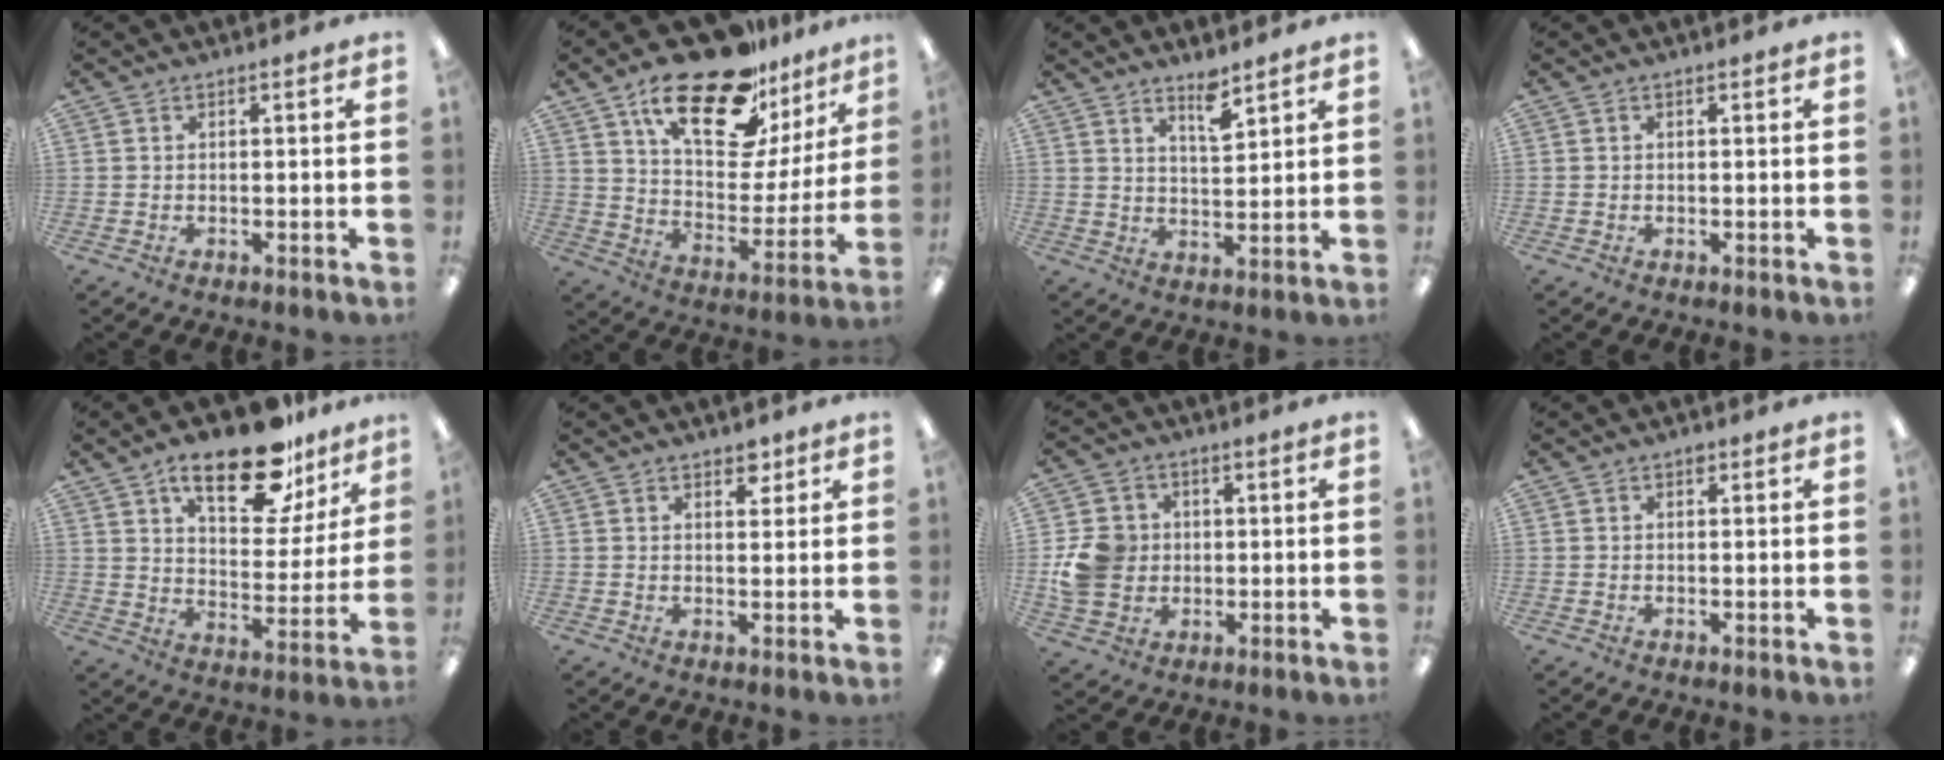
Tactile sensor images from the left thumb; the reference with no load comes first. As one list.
[{"total": 24.6, "force": [16.3, 10.4, 15.2], "torque": [-0.243, -0.099, 0.278]}, {"total": 5.8, "force": [4.6, 1.5, 3.3], "torque": [-0.044, -0.031, 0.074]}, {"total": 0.0}, {"total": 19.8, "force": [13.4, 8.2, 12.1], "torque": [-0.179, -0.069, 0.220]}, {"total": 3.3, "force": [2.5, 1.7, 1.5], "torque": [0.000, -0.011, 0.038]}, {"total": 8.9, "force": [0.4, 8.2, 3.4], "torque": [-0.059, 0.008, 0.011]}, {"total": 0.9, "force": [0.5, 0.5, 0.4], "torque": [-0.009, 0.003, 0.009]}]